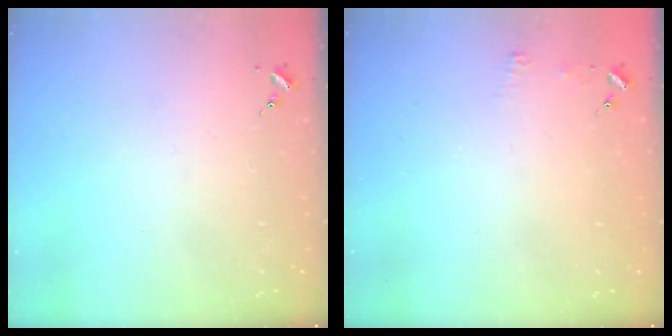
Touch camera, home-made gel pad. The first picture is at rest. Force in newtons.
{"total": 3.5, "press": 3.5, "slide": 0.3}